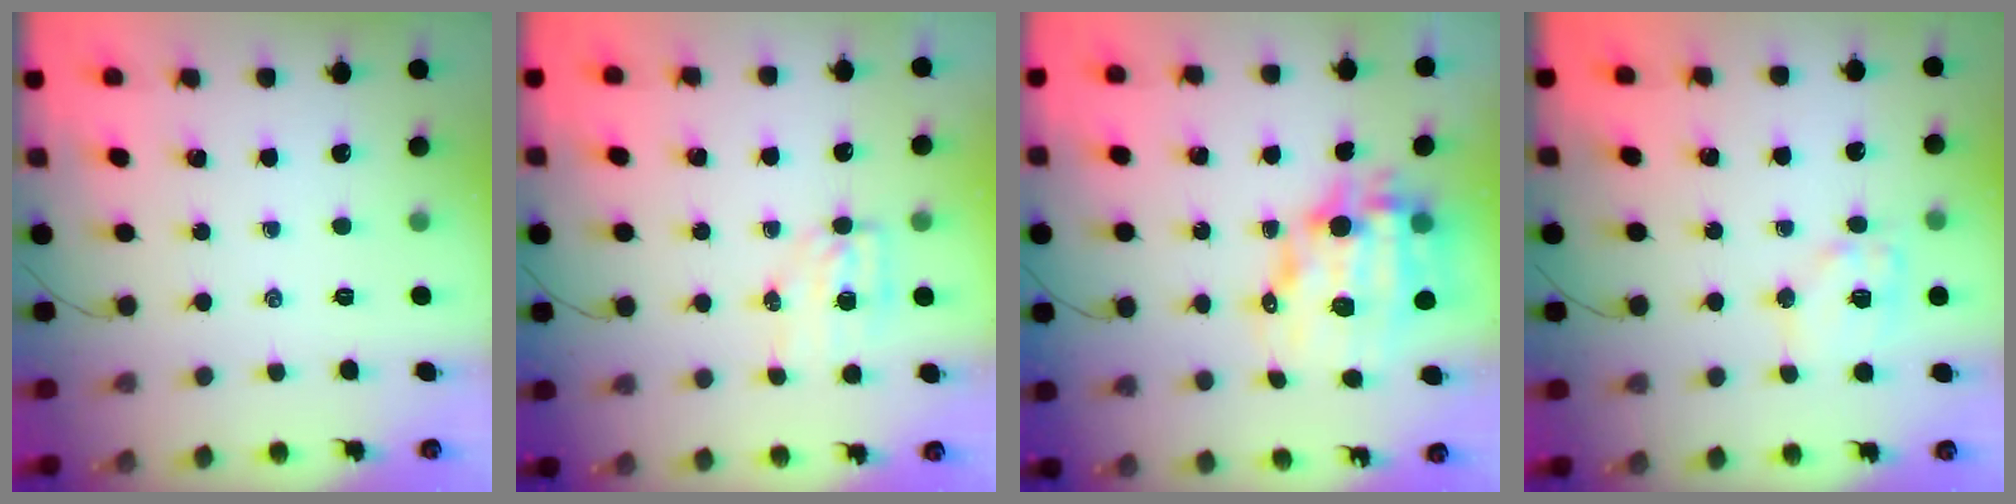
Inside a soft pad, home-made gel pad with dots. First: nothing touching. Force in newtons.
{"total": 4.7, "press": 4.7, "slide": 0.6}
{"total": 13.5, "press": 13.1, "slide": 3.5}
{"total": 10.1, "press": 10.0, "slide": 1.5}